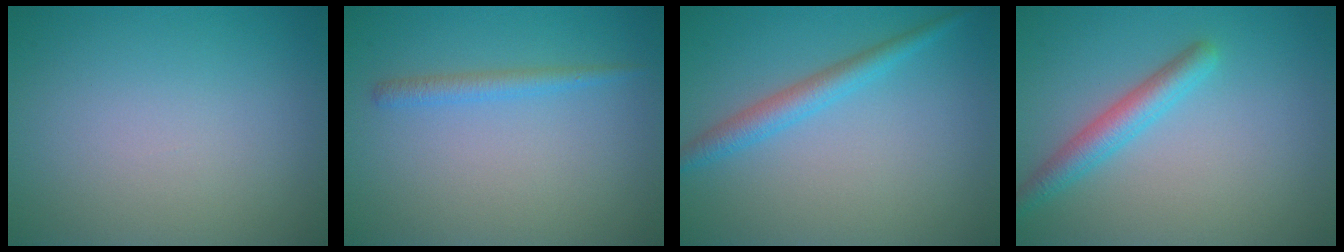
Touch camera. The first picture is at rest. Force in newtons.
{"total": 1.5, "press": 1.5, "slide": 0.1}
{"total": 2.6, "press": 2.6, "slide": 0.0}
{"total": 2.9, "press": 2.9, "slide": 0.1}